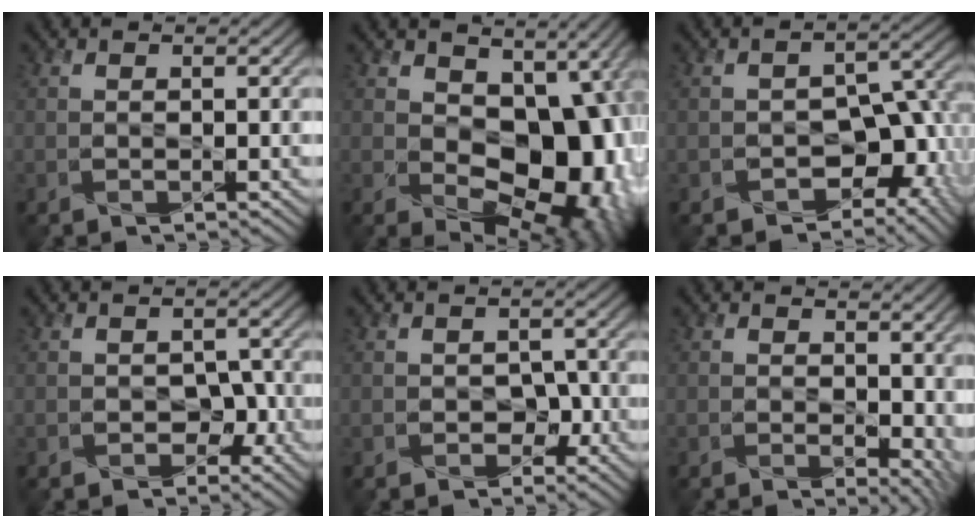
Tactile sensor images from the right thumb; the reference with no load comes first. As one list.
[{"total": 13.4, "force": [0.0, 9.3, 9.6], "torque": [-0.116, -0.027, 0.014]}, {"total": 8.8, "force": [-4.1, 6.1, 4.9], "torque": [-0.071, -0.013, -0.059]}, {"total": 2.7, "force": [-1.2, 2.1, 1.2], "torque": [-0.020, -0.009, -0.018]}, {"total": 2.4, "force": [-1.0, 2.0, 1.1], "torque": [-0.020, -0.009, -0.015]}, {"total": 6.8, "force": [0.6, 4.7, 4.8], "torque": [-0.063, -0.027, 0.029]}]